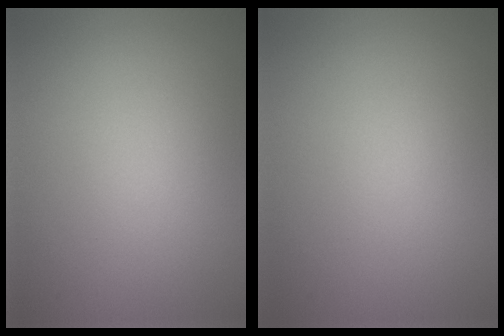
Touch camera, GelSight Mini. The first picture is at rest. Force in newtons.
{"total": 0.0}